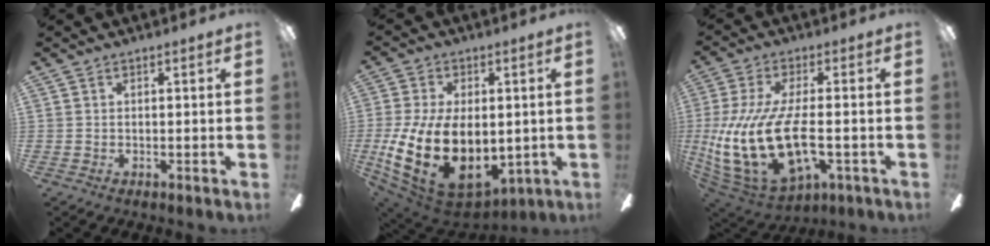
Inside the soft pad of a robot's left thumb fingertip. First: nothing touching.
{"total": 22.7, "force": [-3.2, 13.4, 18.1], "torque": [-0.355, 0.007, -0.041]}
{"total": 20.9, "force": [-2.3, 9.8, 18.3], "torque": [-0.406, -0.011, -0.032]}